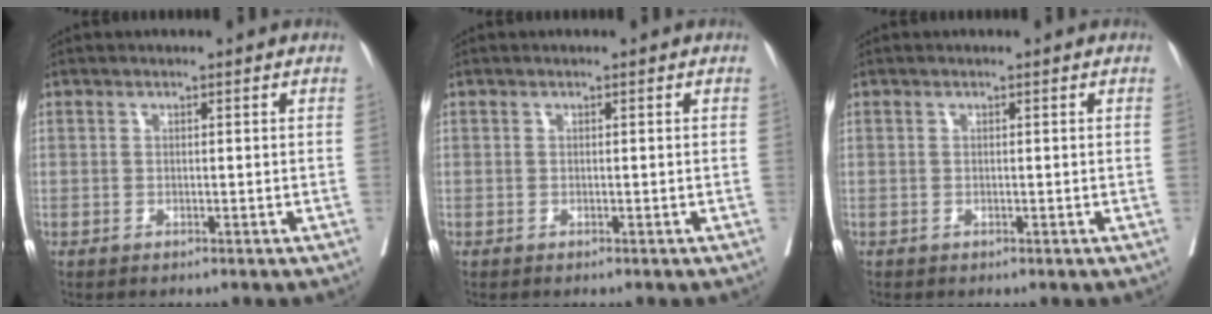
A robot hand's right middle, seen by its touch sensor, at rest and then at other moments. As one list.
[{"total": 0.0}, {"total": 0.0}]